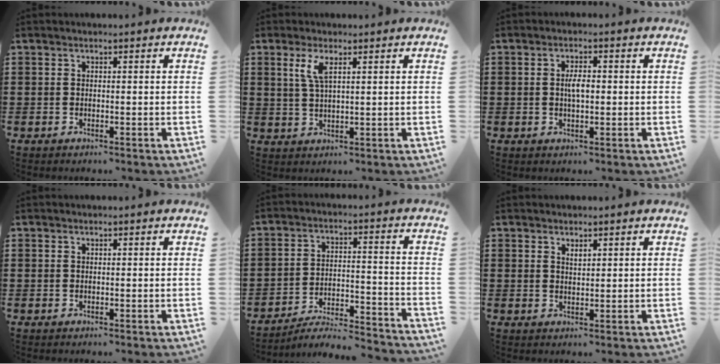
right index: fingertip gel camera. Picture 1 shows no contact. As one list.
[{"total": 3.7, "force": [1.8, 1.0, 3.1], "torque": [-0.067, 0.005, 0.030]}, {"total": 3.0, "force": [0.2, 1.1, 2.8], "torque": [-0.053, 0.002, 0.001]}, {"total": 0.0}, {"total": 5.3, "force": [-5.0, 0.3, 1.6], "torque": [-0.035, -0.004, -0.102]}, {"total": 1.2, "force": [1.1, 0.4, 0.5], "torque": [-0.011, 0.001, 0.020]}]